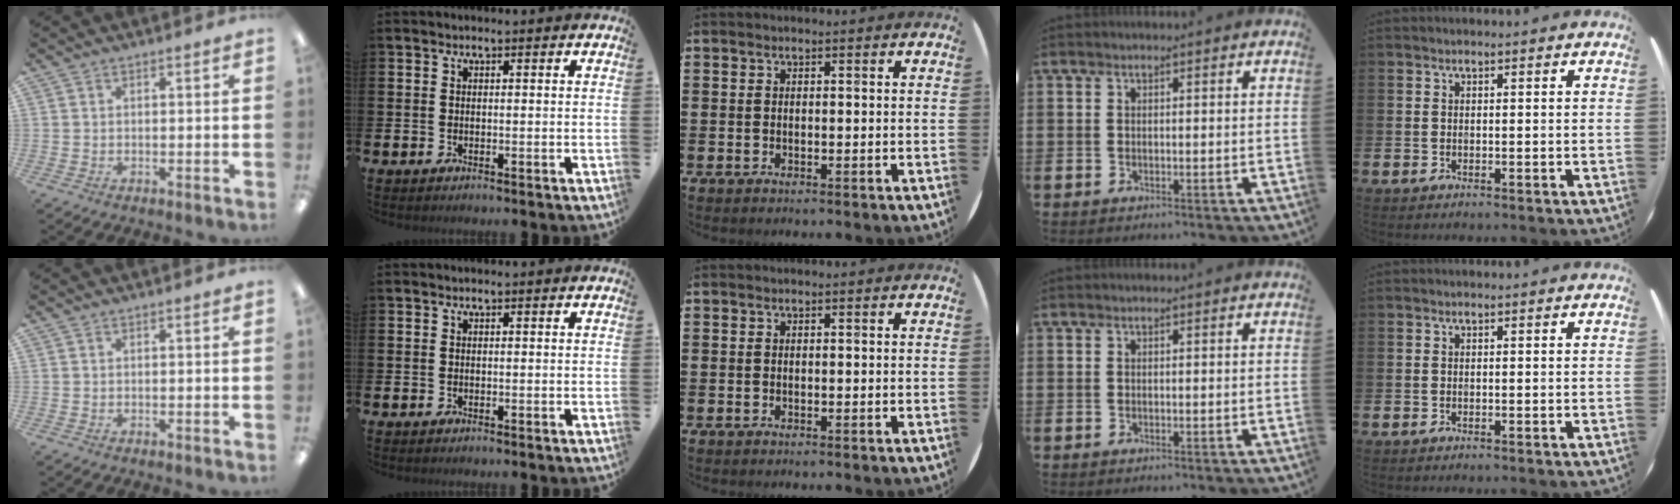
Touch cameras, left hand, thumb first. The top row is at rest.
{}